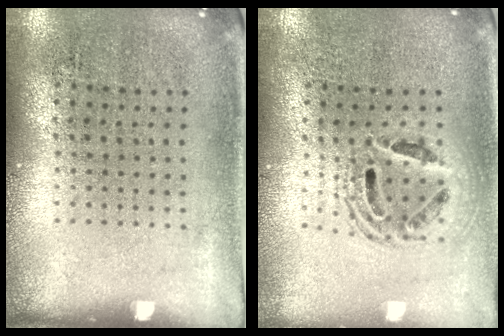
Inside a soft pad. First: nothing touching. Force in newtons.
{"total": 1.6, "press": 1.3, "slide": 0.9}